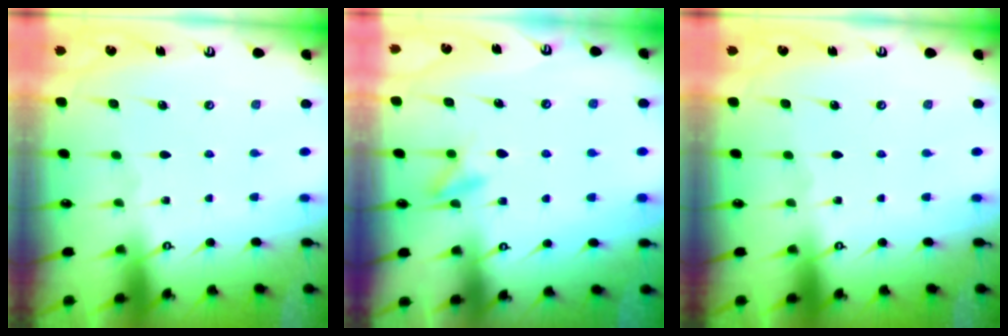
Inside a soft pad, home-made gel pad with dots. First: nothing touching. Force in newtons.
{"total": 7.6, "press": 7.6, "slide": 0.8}
{"total": 0.0}